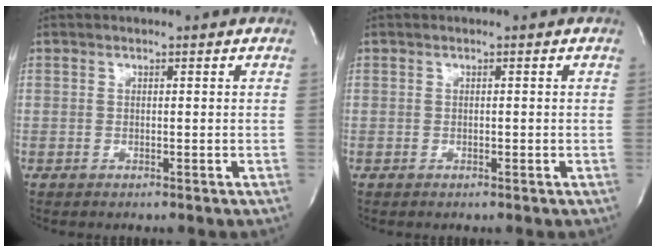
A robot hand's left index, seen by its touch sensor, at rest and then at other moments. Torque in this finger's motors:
{"motor_torque": [-0.08, -0.18, -0.07, -0.01]}